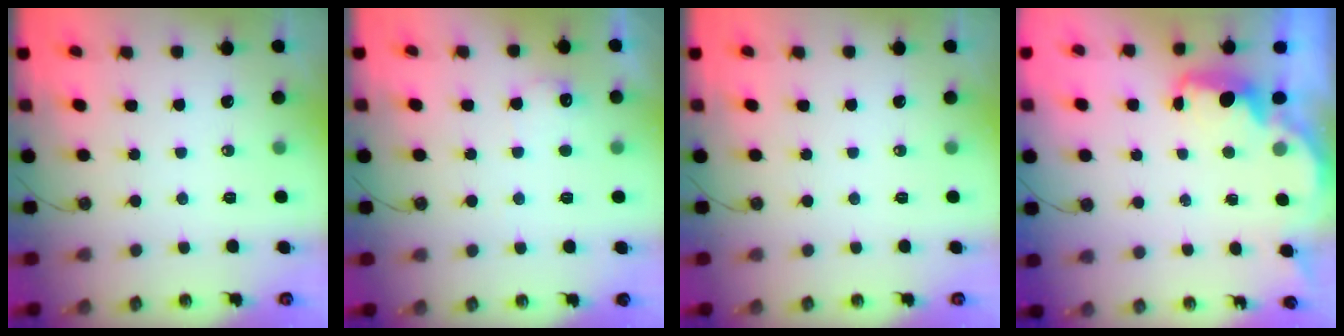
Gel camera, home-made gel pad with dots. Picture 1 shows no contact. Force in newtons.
{"total": 7.2, "press": 7.1, "slide": 0.6}
{"total": 0.0}
{"total": 2.1, "press": 2.0, "slide": 0.7}